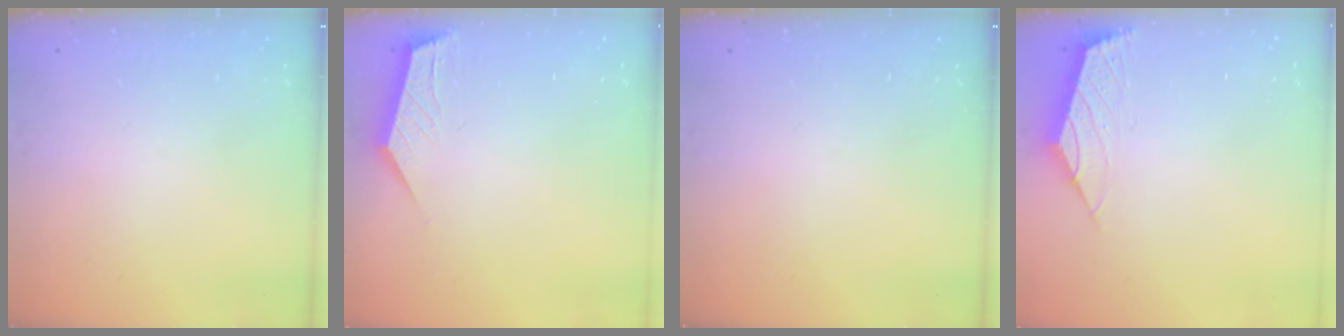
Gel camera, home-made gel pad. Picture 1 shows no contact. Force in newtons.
{"total": 2.5, "press": 2.4, "slide": 0.3}
{"total": 0.0}
{"total": 2.4, "press": 2.3, "slide": 0.7}